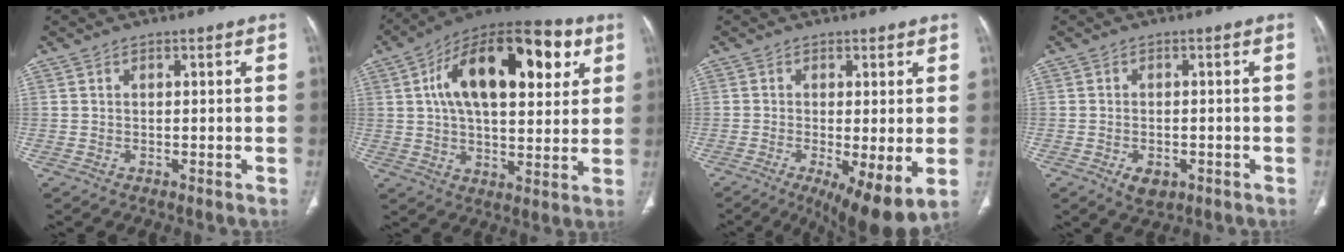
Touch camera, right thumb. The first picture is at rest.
{"total": 25.2, "force": [8.1, 12.3, 20.4], "torque": [-0.306, 0.013, 0.120]}
{"total": 10.6, "force": [-3.2, 2.9, 9.7], "torque": [-0.158, -0.022, -0.046]}
{"total": 3.7, "force": [-1.7, 2.2, 2.4], "torque": [-0.035, 0.002, -0.020]}